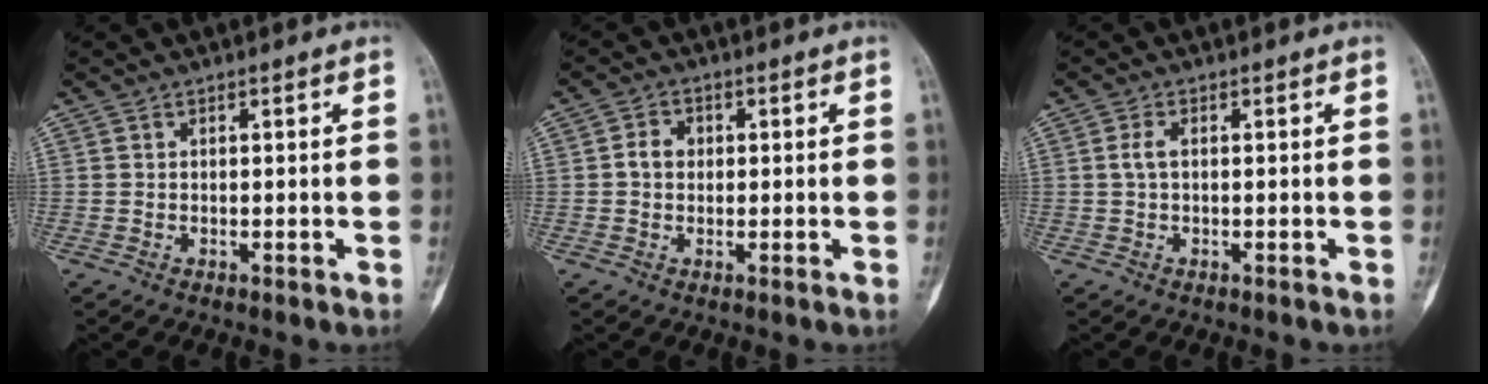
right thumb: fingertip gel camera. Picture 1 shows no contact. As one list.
[{"total": 3.0, "force": [0.1, 2.4, 1.8], "torque": [-0.026, 0.012, -0.001]}, {"total": 1.9, "force": [0.1, 0.7, 1.8], "torque": [-0.043, 0.000, -0.001]}]